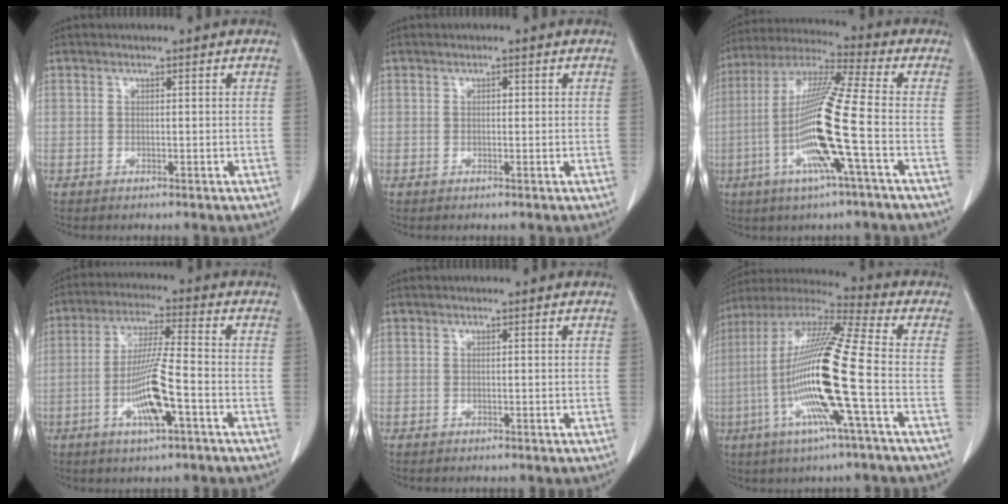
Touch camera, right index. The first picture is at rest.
{"total": 0.6, "force": [0.1, 0.4, 0.4], "torque": [-0.007, 0.001, 0.002]}
{"total": 15.4, "force": [-4.0, -0.9, 14.9], "torque": [-0.301, -0.008, -0.088]}
{"total": 10.1, "force": [-3.3, 0.6, 9.5], "torque": [-0.187, -0.006, -0.064]}
{"total": 0.0}
{"total": 19.1, "force": [-4.2, -0.3, 18.7], "torque": [-0.377, -0.010, -0.094]}